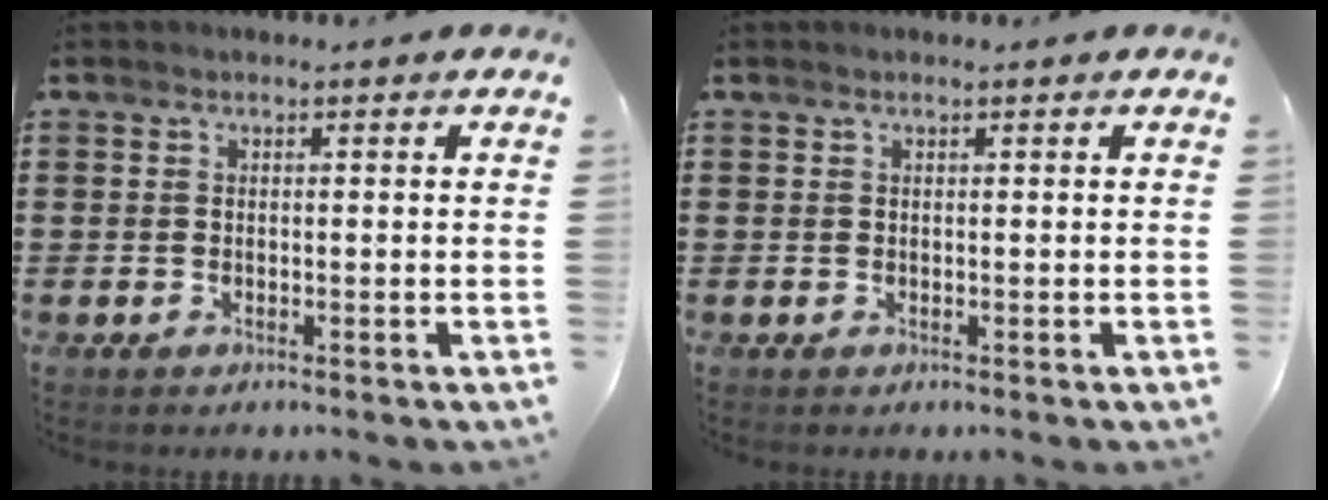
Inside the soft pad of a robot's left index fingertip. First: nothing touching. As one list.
[{"total": 0.0}]